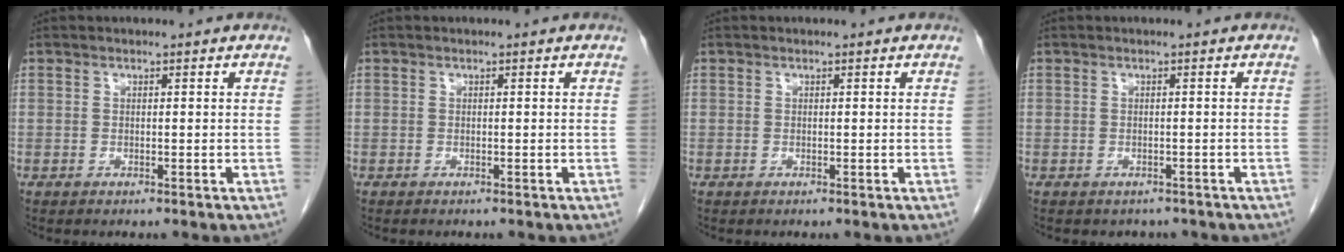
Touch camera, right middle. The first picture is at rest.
{"total": 0.5, "force": [-0.5, 0.1, 0.1], "torque": [-0.005, 0.000, -0.009]}
{"total": 0.0}
{"total": 3.3, "force": [-2.8, 1.8, 0.5], "torque": [-0.007, 0.005, -0.032]}